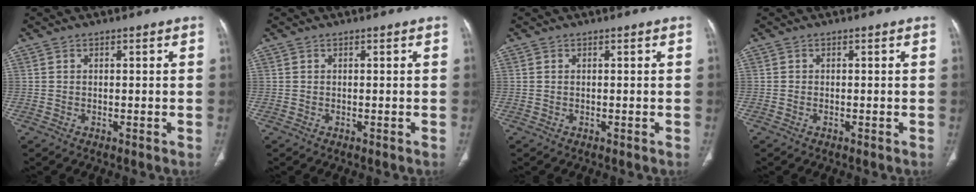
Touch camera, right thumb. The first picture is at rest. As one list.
[{"total": 0.0}, {"total": 0.0}, {"total": 0.0}]